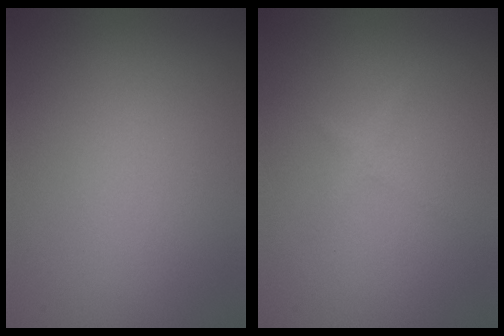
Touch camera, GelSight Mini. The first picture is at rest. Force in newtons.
{"total": 0.9, "press": 0.9, "slide": 0.0}